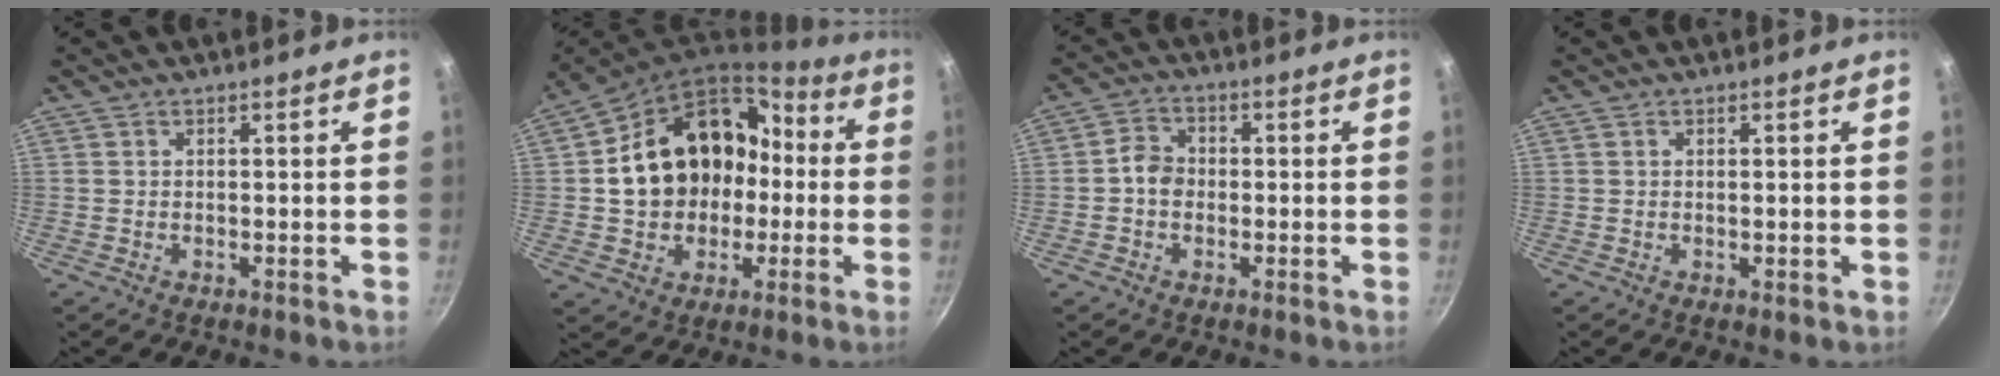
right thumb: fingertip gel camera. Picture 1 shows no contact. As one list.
[{"total": 20.0, "force": [-0.4, 16.4, 11.5], "torque": [-0.159, 0.063, 0.004]}, {"total": 4.2, "force": [-0.7, 3.5, 2.2], "torque": [-0.020, 0.020, -0.021]}, {"total": 0.5, "force": [0.0, 0.0, 0.5], "torque": [-0.007, -0.001, -0.001]}]